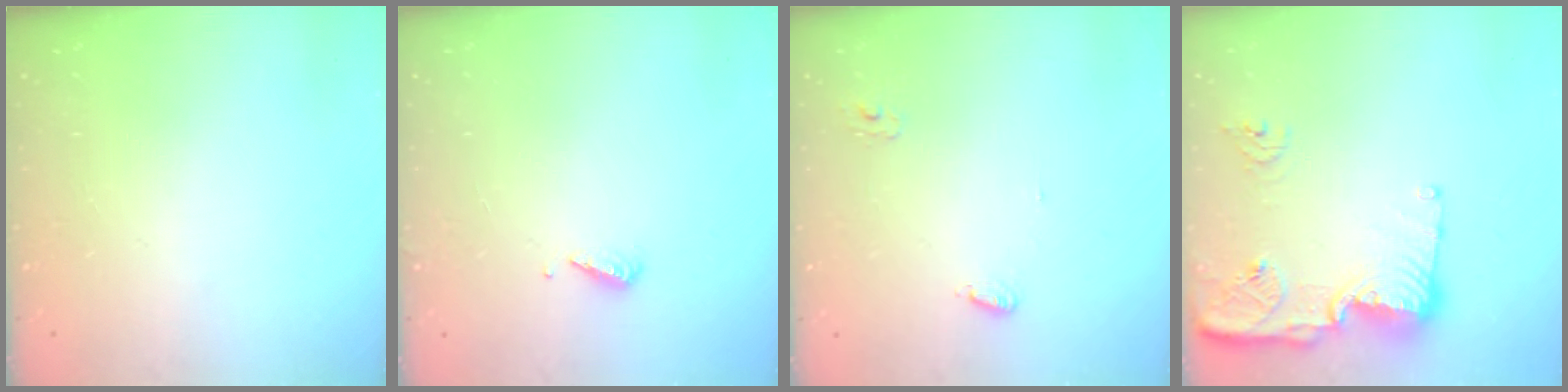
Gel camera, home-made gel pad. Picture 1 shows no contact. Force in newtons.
{"total": 4.0, "press": 3.9, "slide": 0.3}
{"total": 4.2, "press": 4.2, "slide": 0.3}
{"total": 14.8, "press": 14.7, "slide": 1.5}